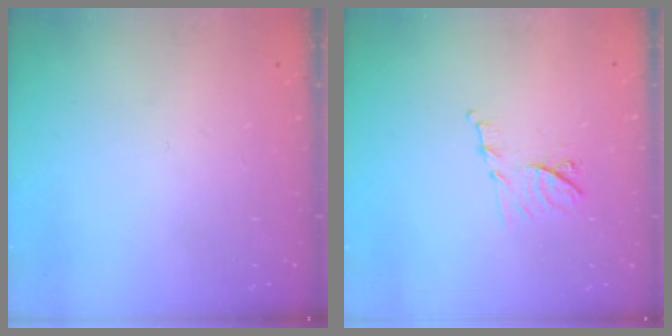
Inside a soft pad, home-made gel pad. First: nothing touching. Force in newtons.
{"total": 9.4, "press": 9.4, "slide": 0.1}